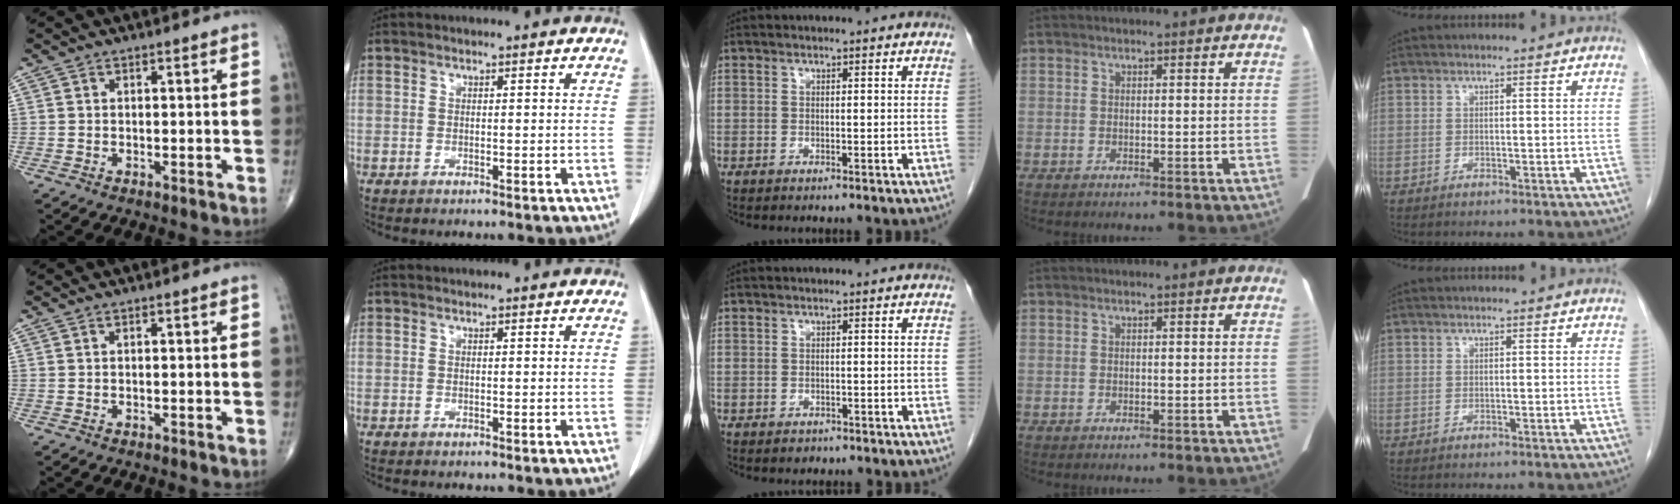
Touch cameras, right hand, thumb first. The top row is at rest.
{"middle": {"total": 1.1, "force": [-0.7, 0.8, 0.2], "torque": [-0.004, 0.001, -0.007]}}